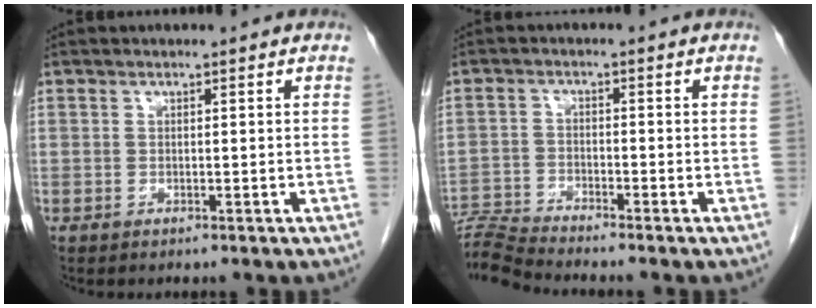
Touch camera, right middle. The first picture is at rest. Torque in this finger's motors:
{"motor_torque": [-0.30, -0.26, -0.07, -0.01]}